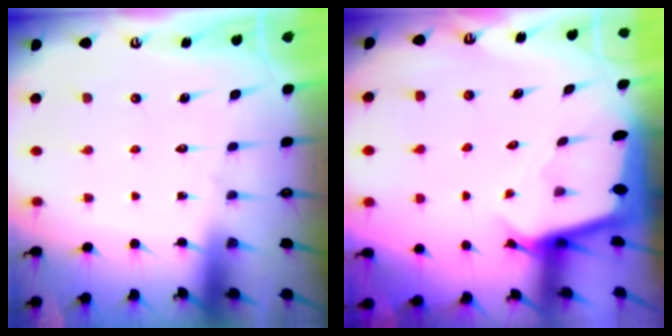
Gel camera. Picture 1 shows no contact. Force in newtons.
{"total": 2.6, "press": 2.6, "slide": 0.2}